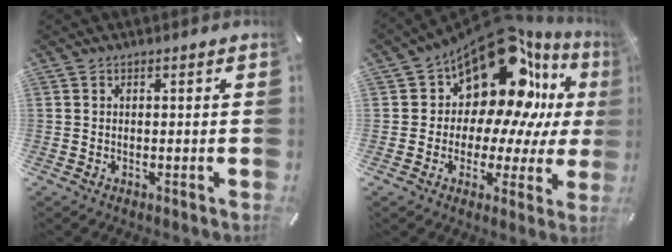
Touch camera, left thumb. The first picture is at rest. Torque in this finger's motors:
{"motor_torque": [2.45, 2.56, 1.62, -1.15, 0.20]}